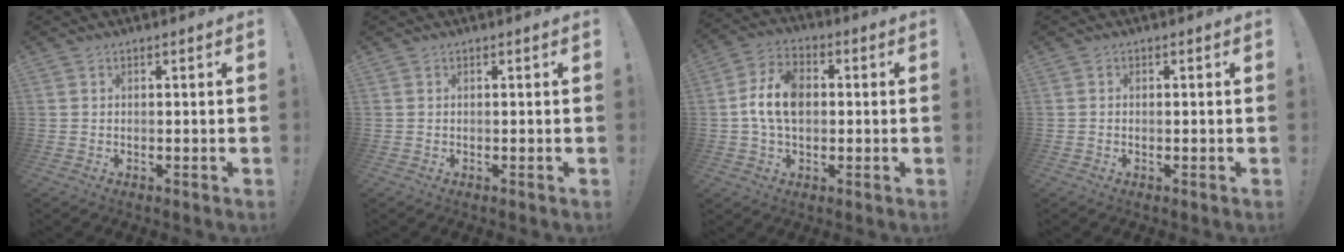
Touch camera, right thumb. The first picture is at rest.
{"total": 0.0}
{"total": 11.6, "force": [0.2, 7.7, 8.7], "torque": [-0.168, 0.012, 0.006]}
{"total": 0.0}